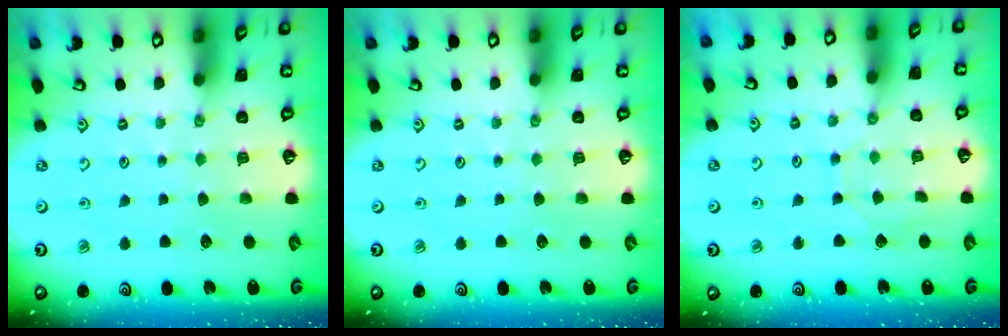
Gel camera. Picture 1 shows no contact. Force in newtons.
{"total": 0.0}
{"total": 5.6, "press": 5.5, "slide": 0.6}